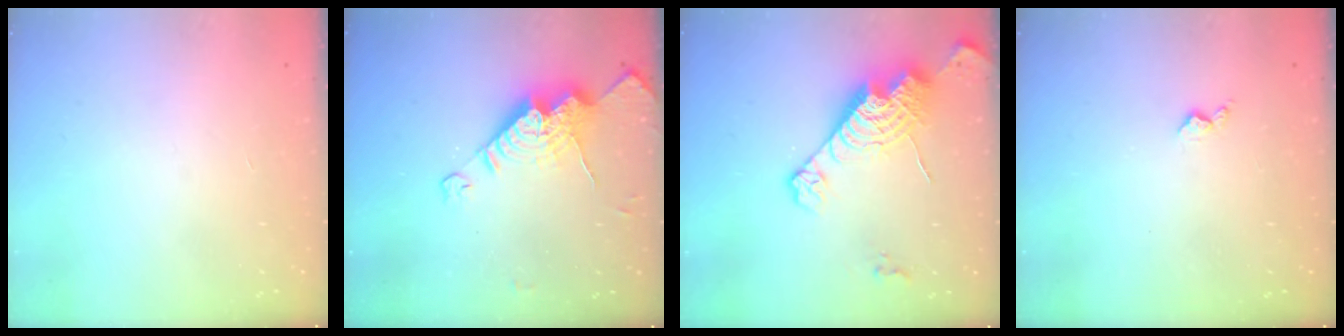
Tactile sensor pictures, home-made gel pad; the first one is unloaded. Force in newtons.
{"total": 14.6, "press": 14.5, "slide": 1.3}
{"total": 15.6, "press": 15.5, "slide": 1.3}
{"total": 4.0, "press": 3.9, "slide": 0.6}